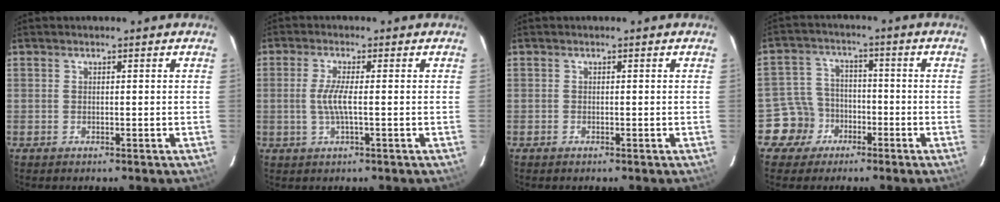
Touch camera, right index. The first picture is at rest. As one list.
[{"total": 4.0, "force": [-0.5, 0.0, 3.9], "torque": [-0.079, -0.003, -0.010]}, {"total": 0.0}, {"total": 6.9, "force": [-3.7, 5.9, 0.1], "torque": [-0.024, 0.028, -0.063]}]